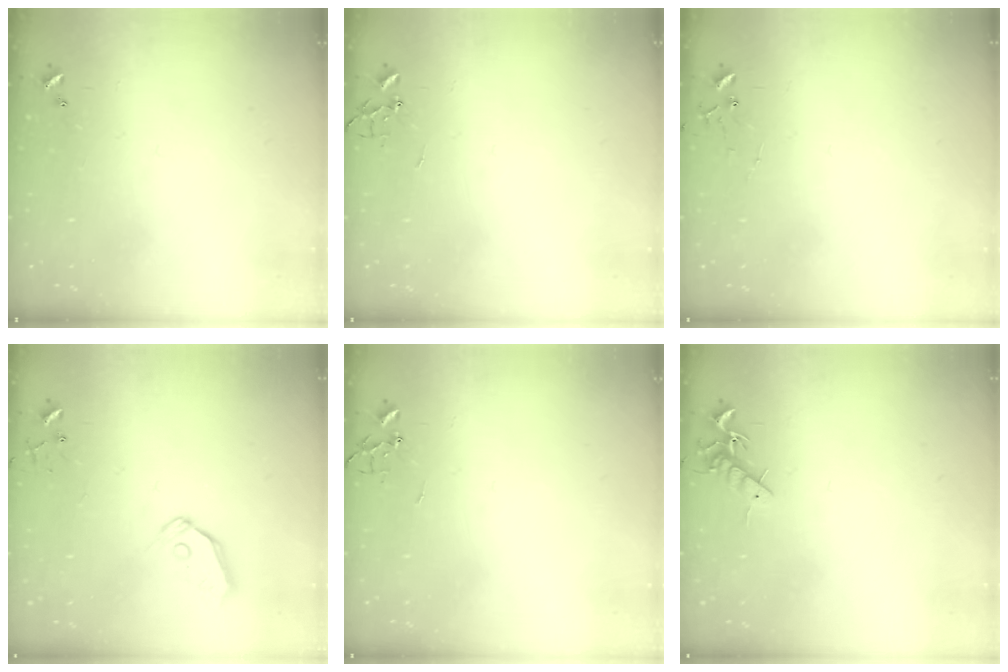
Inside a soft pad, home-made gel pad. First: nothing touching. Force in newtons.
{"total": 0.0}
{"total": 6.9, "press": 6.9, "slide": 0.4}
{"total": 7.3, "press": 7.2, "slide": 0.8}
{"total": 0.0}
{"total": 7.6, "press": 7.5, "slide": 0.8}